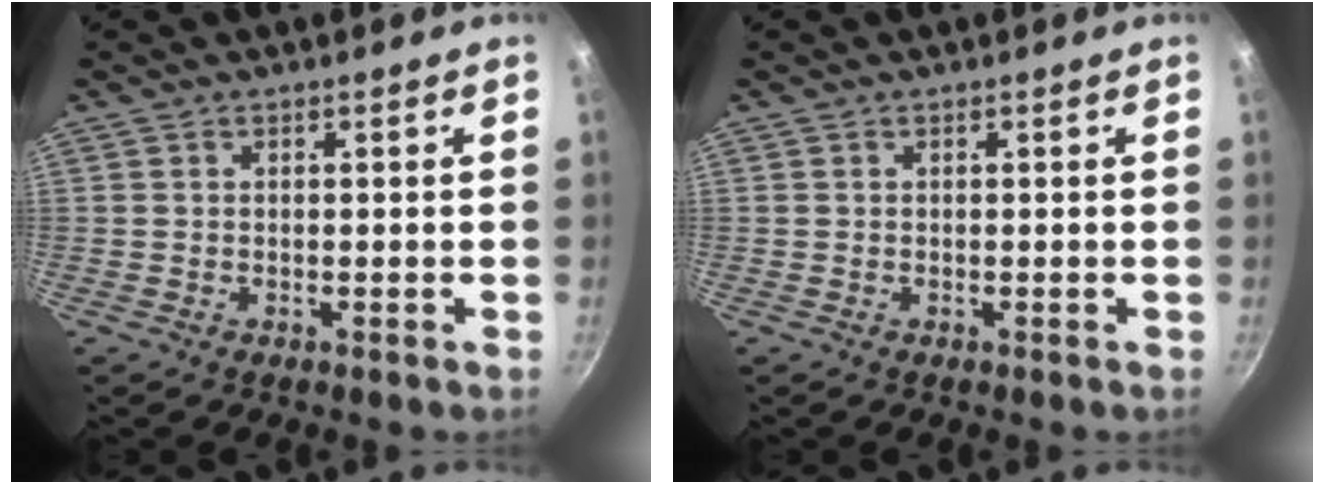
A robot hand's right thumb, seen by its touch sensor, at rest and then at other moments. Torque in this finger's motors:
{"motor_torque": [-0.17, 0.17, -0.02, 0.01, 0.03]}